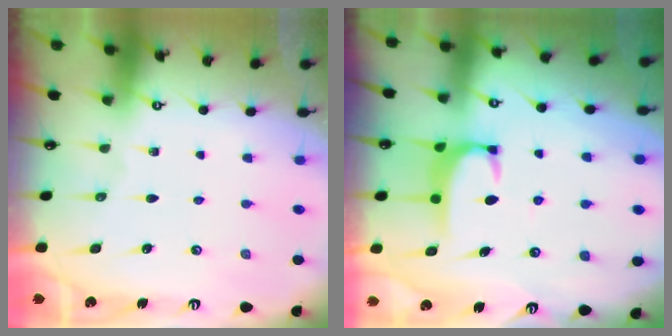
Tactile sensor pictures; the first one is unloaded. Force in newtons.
{"total": 1.8, "press": 1.7, "slide": 0.6}